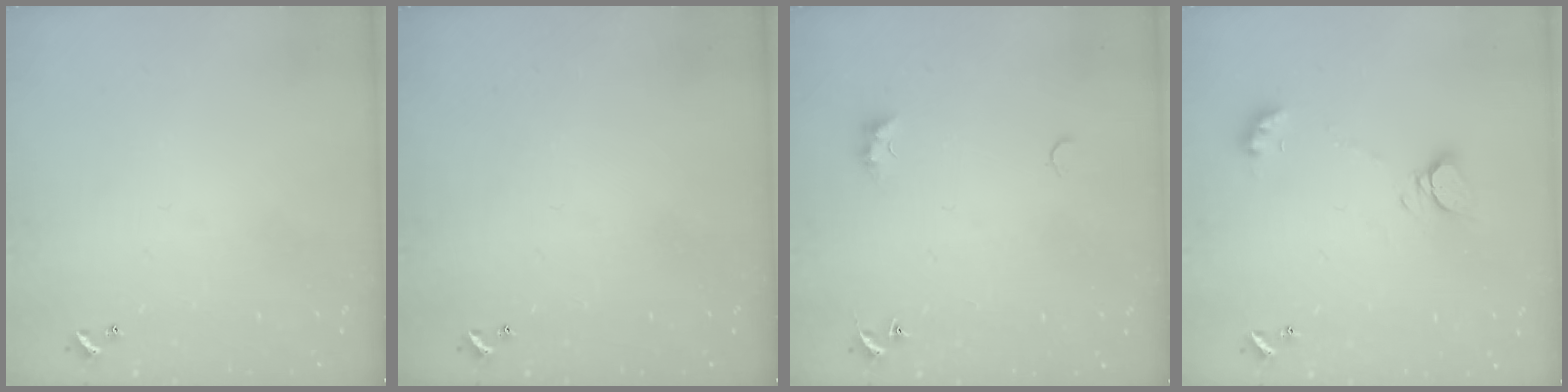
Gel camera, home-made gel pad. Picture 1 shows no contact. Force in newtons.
{"total": 0.0}
{"total": 1.9, "press": 1.9, "slide": 0.5}
{"total": 6.6, "press": 6.6, "slide": 0.7}